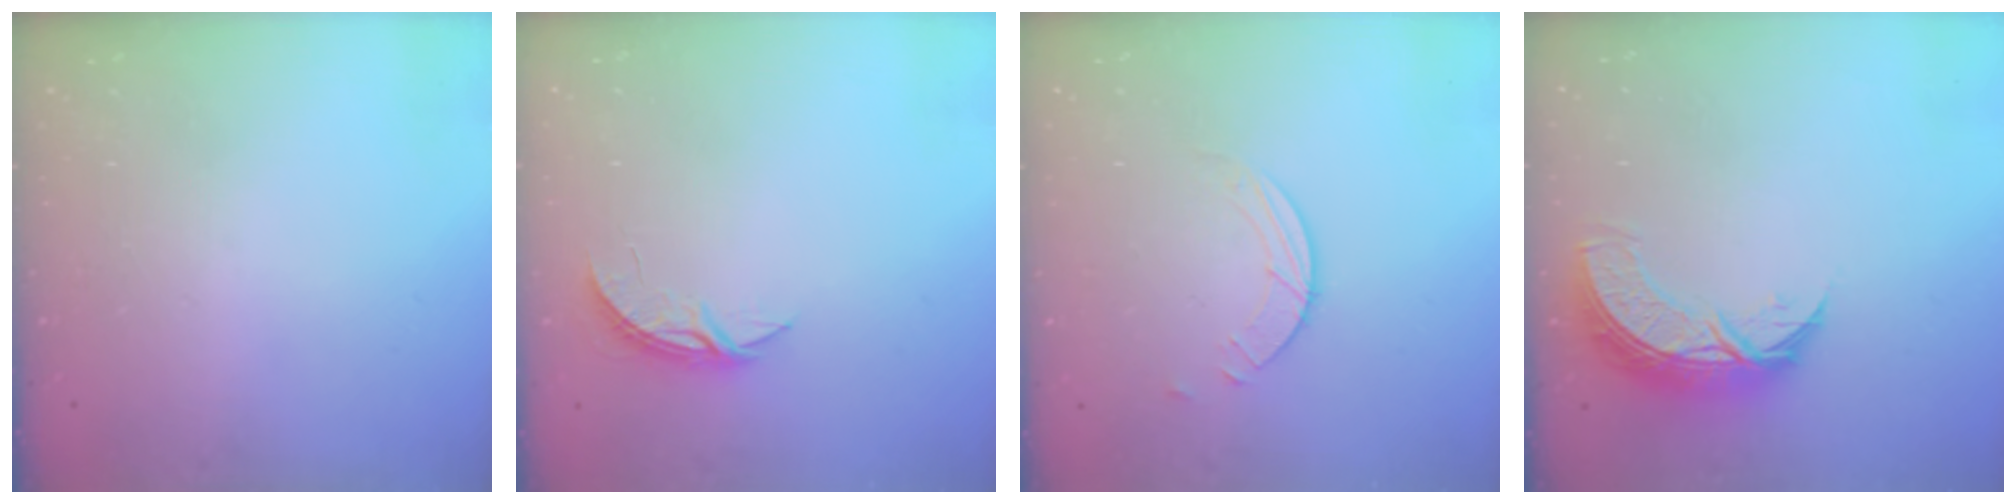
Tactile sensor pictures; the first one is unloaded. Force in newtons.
{"total": 3.7, "press": 3.7, "slide": 0.3}
{"total": 2.5, "press": 2.4, "slide": 0.2}
{"total": 9.2, "press": 9.2, "slide": 0.6}